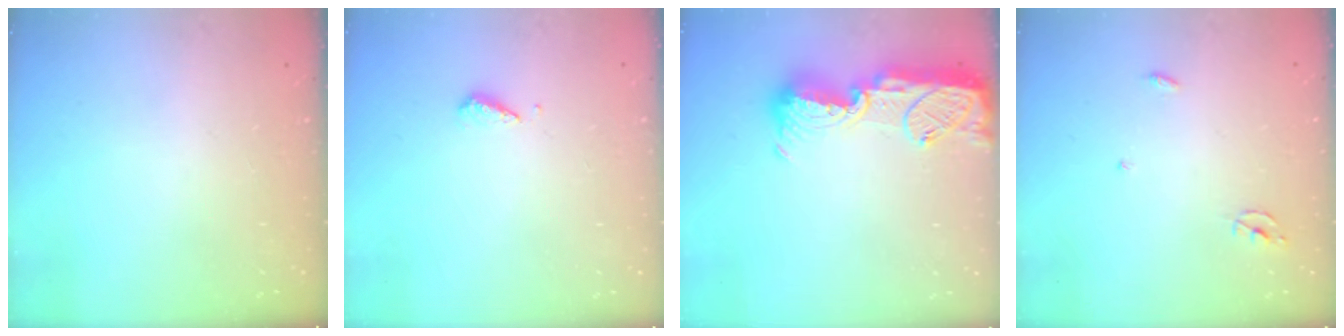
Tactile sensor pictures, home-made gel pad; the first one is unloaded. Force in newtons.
{"total": 4.4, "press": 4.4, "slide": 0.5}
{"total": 14.9, "press": 14.9, "slide": 1.0}
{"total": 2.3, "press": 2.3, "slide": 0.1}